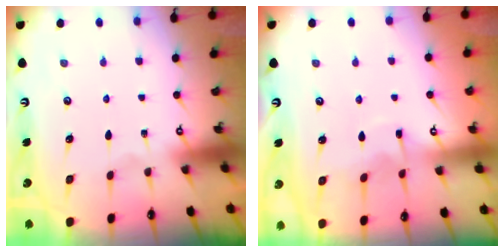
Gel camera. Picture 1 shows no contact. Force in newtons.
{"total": 3.3, "press": 3.3, "slide": 0.2}